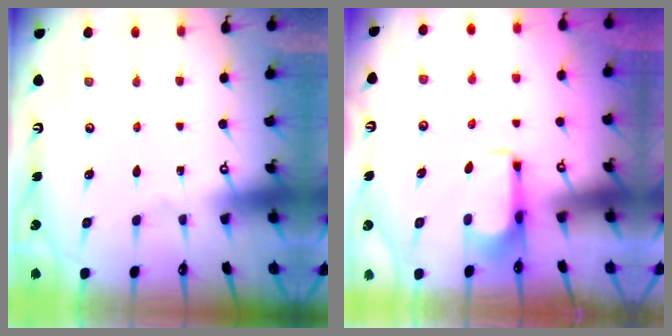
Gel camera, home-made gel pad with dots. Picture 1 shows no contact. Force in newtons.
{"total": 1.9, "press": 1.9, "slide": 0.3}